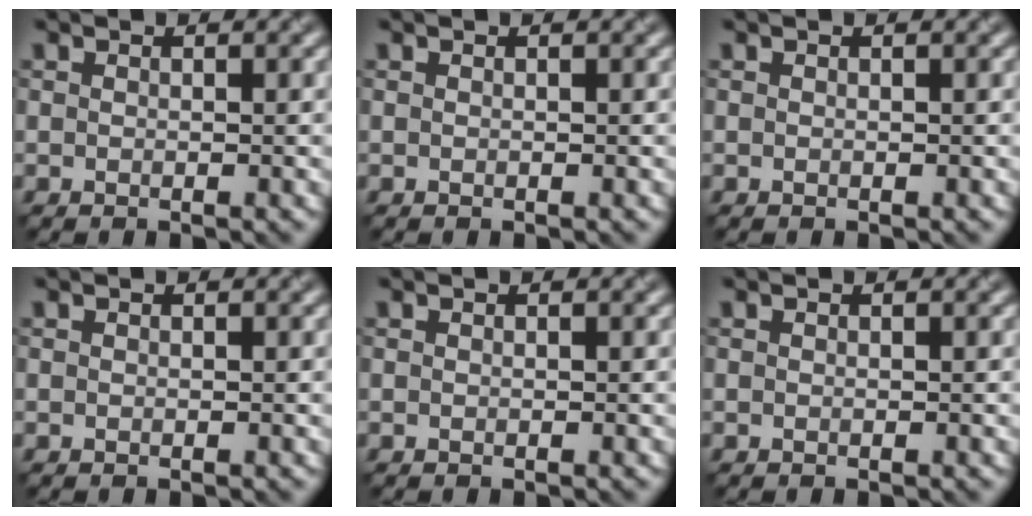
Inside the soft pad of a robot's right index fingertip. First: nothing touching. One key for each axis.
{"total": 0.0}
{"total": 0.0}
{"total": 0.0}
{"total": 0.0}
{"total": 0.0}